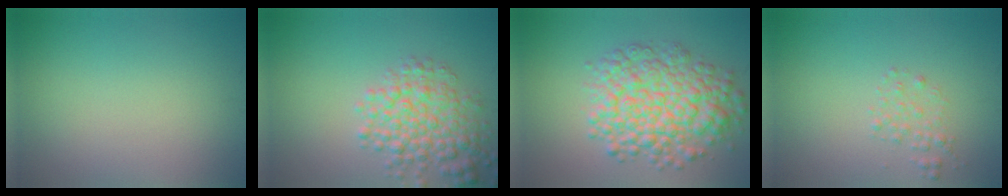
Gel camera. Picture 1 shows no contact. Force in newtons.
{"total": 5.0, "press": 5.0, "slide": 0.2}
{"total": 7.6, "press": 7.6, "slide": 0.3}
{"total": 1.2, "press": 1.2, "slide": 0.1}